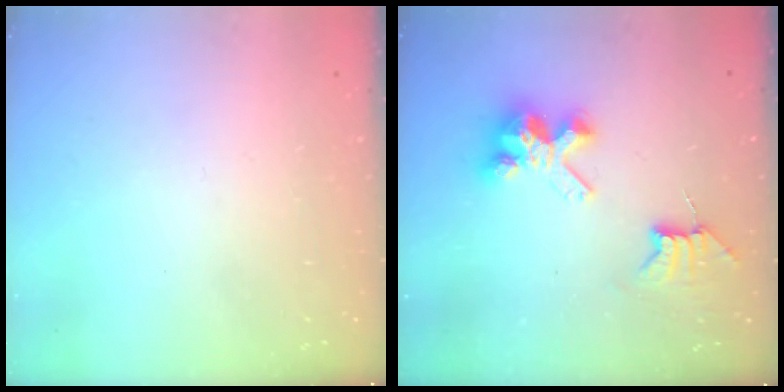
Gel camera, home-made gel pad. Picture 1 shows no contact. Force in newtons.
{"total": 8.1, "press": 8.1, "slide": 0.7}